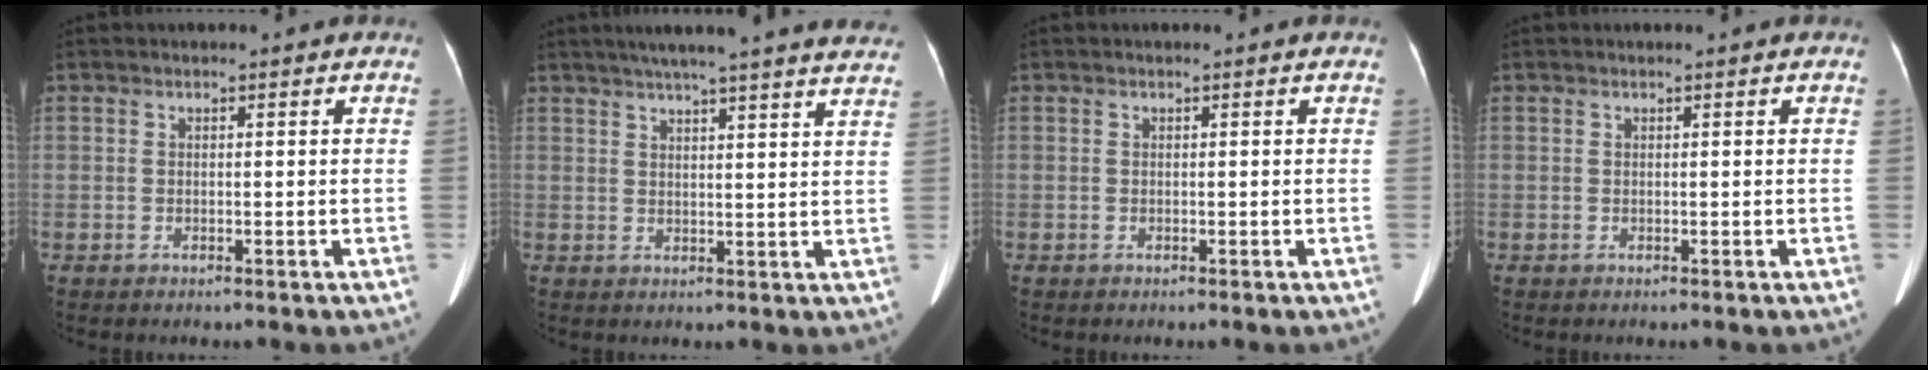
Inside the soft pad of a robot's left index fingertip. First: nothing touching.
{"total": 22.1, "force": [19.4, 0.4, 10.6], "torque": [-0.164, -0.002, 0.237]}
{"total": 0.0}
{"total": 0.0}